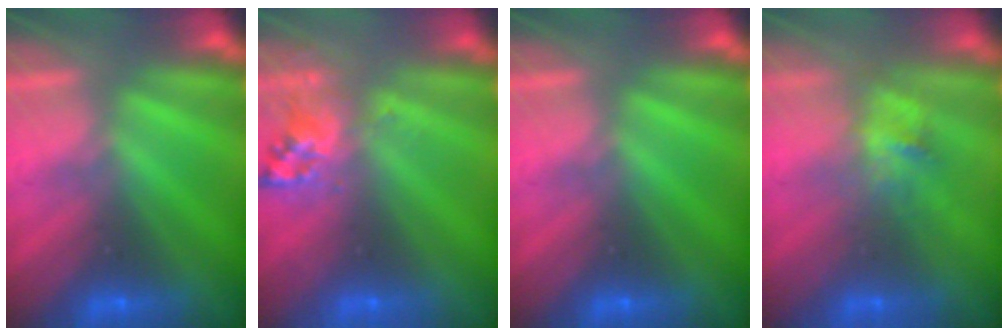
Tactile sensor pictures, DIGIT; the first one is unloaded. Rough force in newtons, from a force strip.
{"total": 2.7}
{"total": 0.0}
{"total": 2.9}